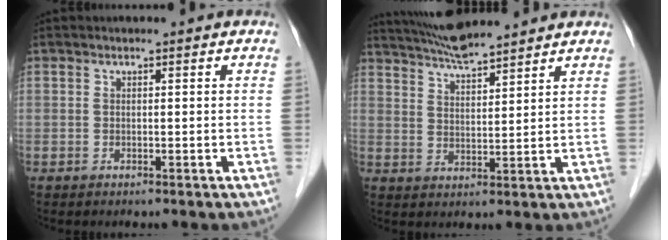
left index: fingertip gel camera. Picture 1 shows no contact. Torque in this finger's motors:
{"motor_torque": [-0.16, -1.00, 0.36, 0.13]}